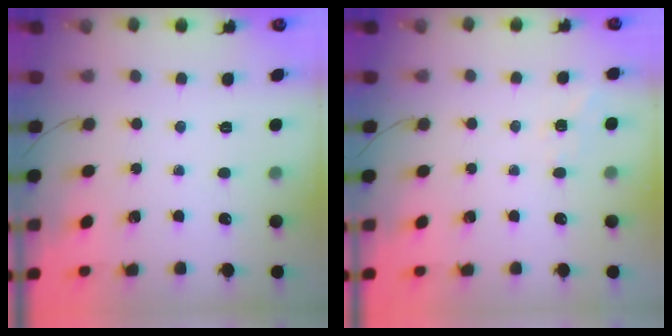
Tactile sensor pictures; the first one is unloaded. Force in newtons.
{"total": 2.3, "press": 1.6, "slide": 1.7}